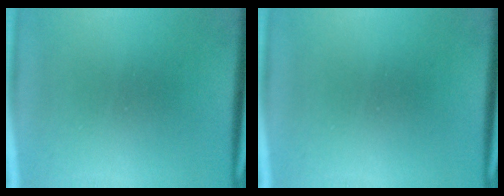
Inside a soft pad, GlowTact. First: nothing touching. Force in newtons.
{"total": 0.0}